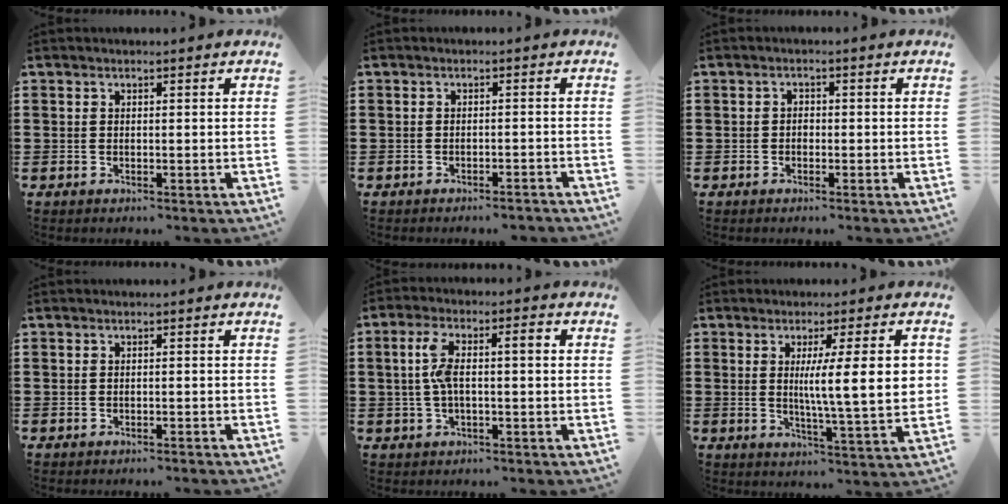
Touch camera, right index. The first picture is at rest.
{"total": 1.6, "force": [-1.6, 0.1, 0.2], "torque": [-0.009, 0.002, -0.032]}
{"total": 1.0, "force": [-0.3, 0.8, 0.6], "torque": [-0.013, 0.001, -0.006]}
{"total": 0.7, "force": [-0.7, 0.1, 0.1], "torque": [-0.003, 0.000, -0.015]}
{"total": 6.0, "force": [0.3, 2.0, 5.6], "torque": [-0.126, 0.002, -0.005]}
{"total": 10.5, "force": [1.8, 1.1, 10.3], "torque": [-0.166, -0.007, 0.021]}